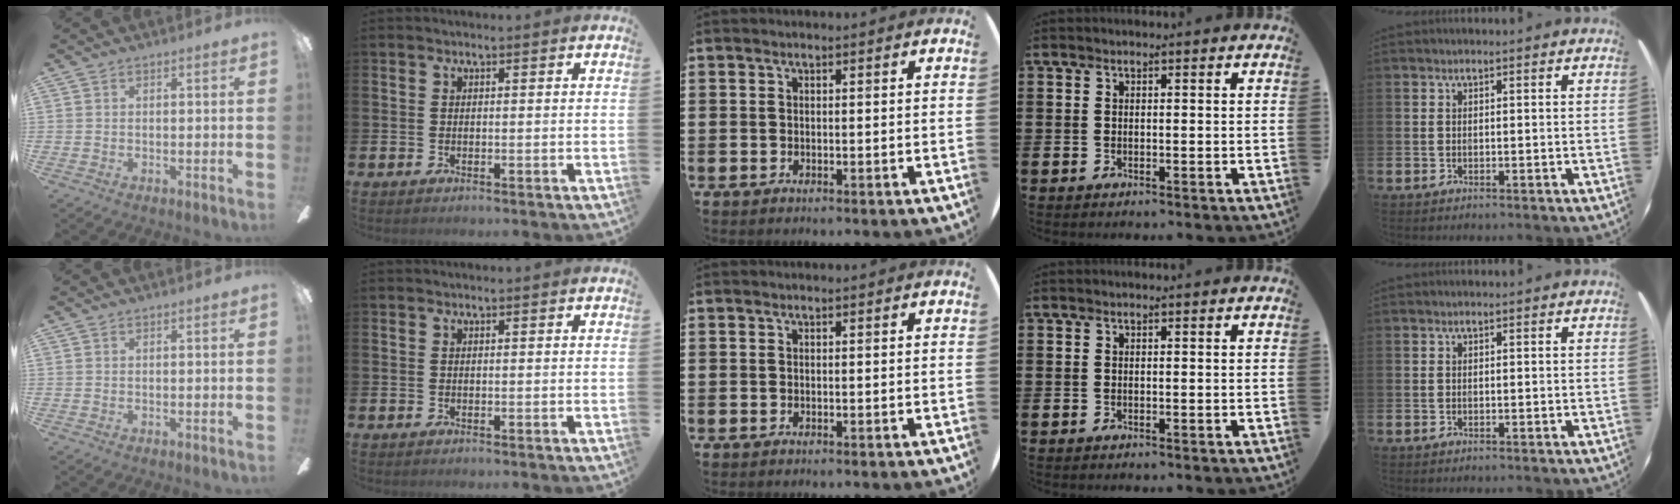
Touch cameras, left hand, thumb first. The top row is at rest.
{}